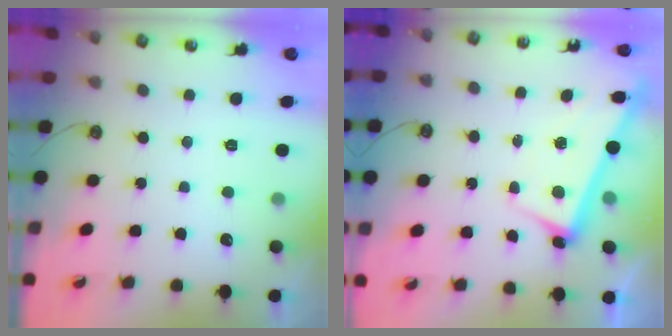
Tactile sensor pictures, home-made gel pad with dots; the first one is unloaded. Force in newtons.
{"total": 2.6, "press": 2.5, "slide": 0.7}